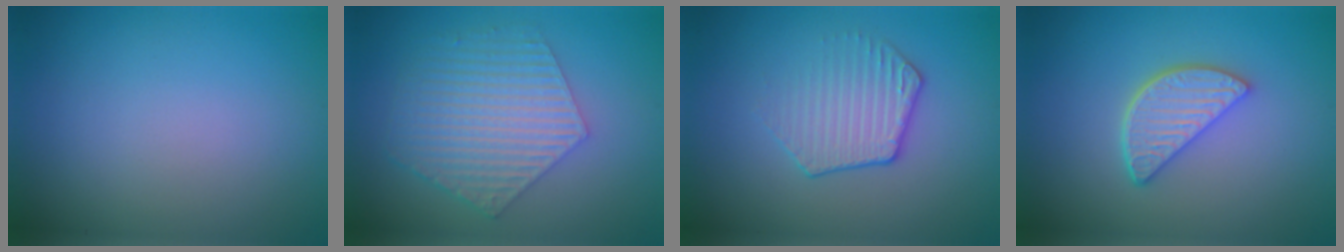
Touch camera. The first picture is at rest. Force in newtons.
{"total": 6.0, "press": 4.4, "slide": 4.1}
{"total": 2.7, "press": 2.2, "slide": 1.6}
{"total": 3.9, "press": 3.2, "slide": 2.3}